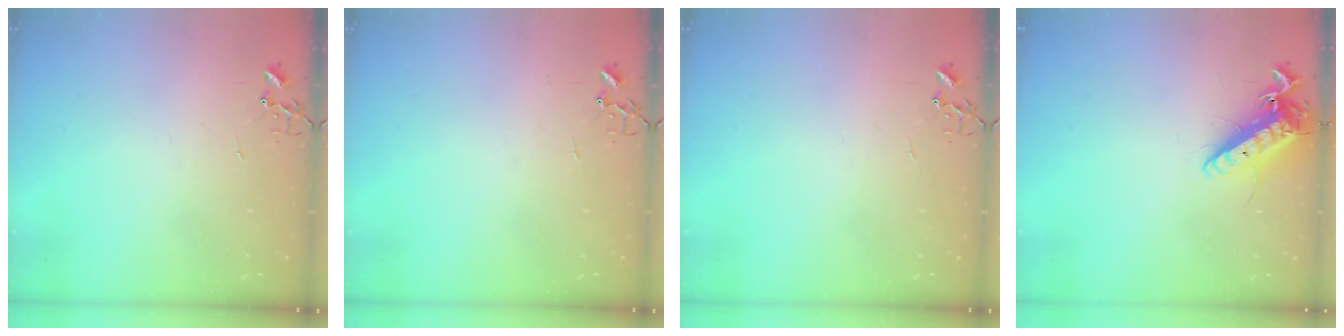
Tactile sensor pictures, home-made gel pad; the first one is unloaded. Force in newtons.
{"total": 0.0}
{"total": 0.0}
{"total": 14.0, "press": 13.9, "slide": 2.0}